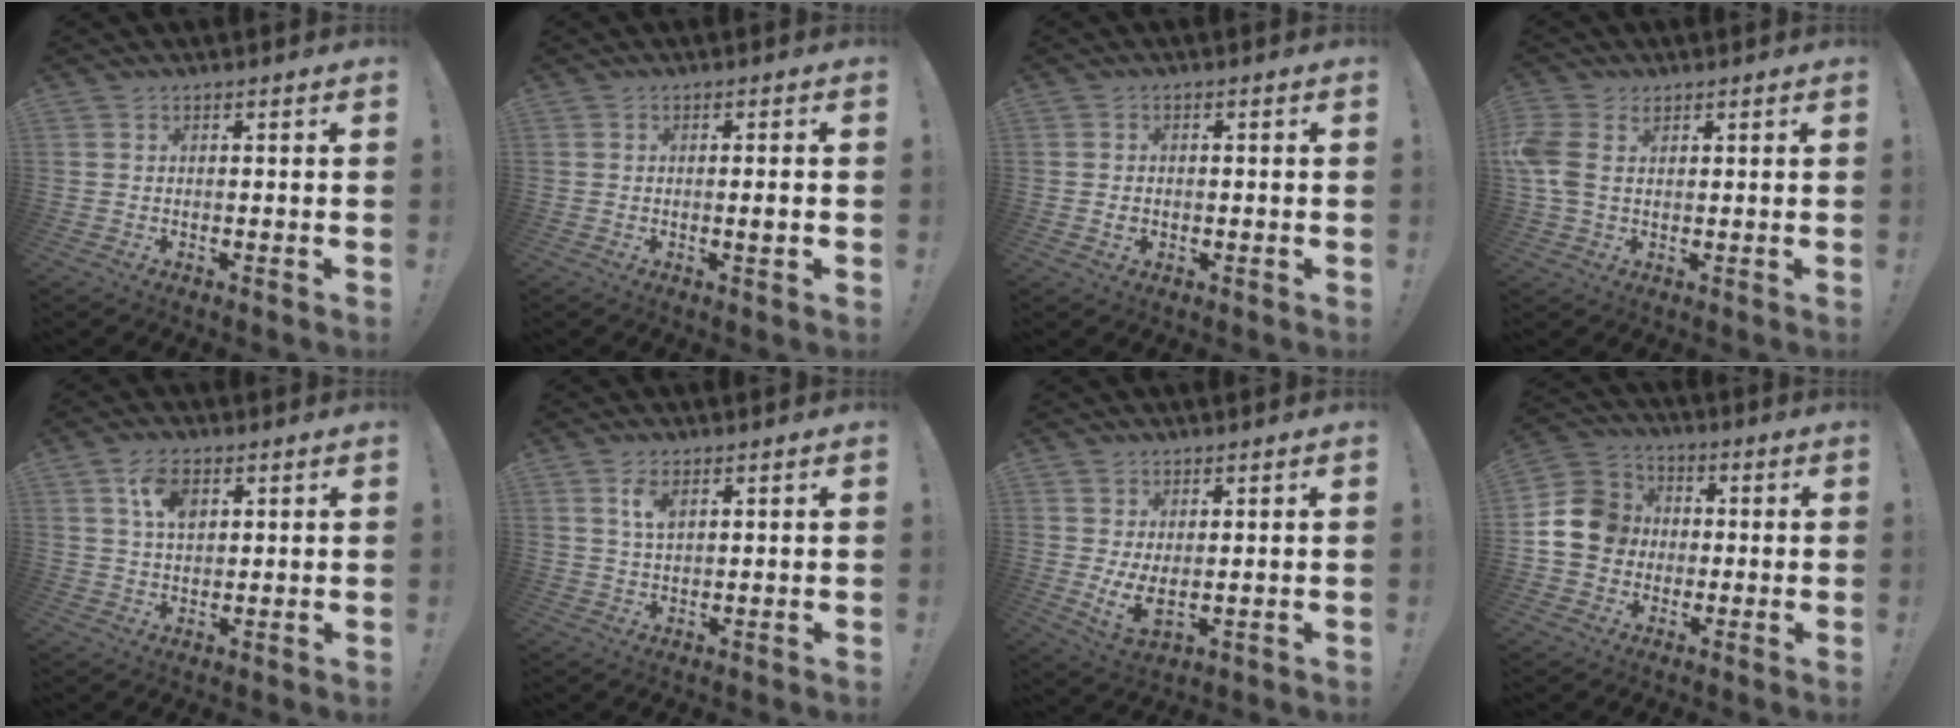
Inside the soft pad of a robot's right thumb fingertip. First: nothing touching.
{"total": 2.4, "force": [-0.3, 0.0, 2.4], "torque": [-0.031, -0.003, -0.008]}
{"total": 1.5, "force": [-0.2, 1.3, 0.6], "torque": [-0.002, 0.001, -0.006]}
{"total": 8.6, "force": [1.1, 6.8, 5.2], "torque": [-0.116, 0.006, 0.027]}
{"total": 7.3, "force": [3.1, 4.2, 5.2], "torque": [-0.085, -0.004, 0.055]}
{"total": 4.3, "force": [2.1, 2.0, 3.2], "torque": [-0.055, -0.005, 0.035]}
{"total": 5.6, "force": [1.6, 2.6, 4.6], "torque": [-0.071, -0.023, 0.033]}
{"total": 13.1, "force": [0.1, 11.9, 5.4], "torque": [-0.083, 0.014, 0.009]}